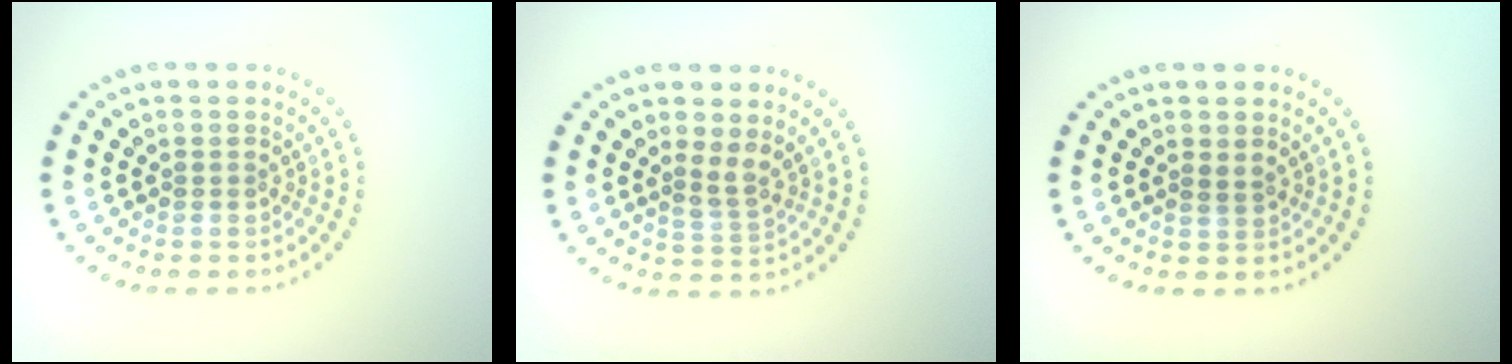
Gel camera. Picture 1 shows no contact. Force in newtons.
{"total": 1.9, "press": 1.3, "slide": 1.4}
{"total": 0.8, "press": 0.7, "slide": 0.4}